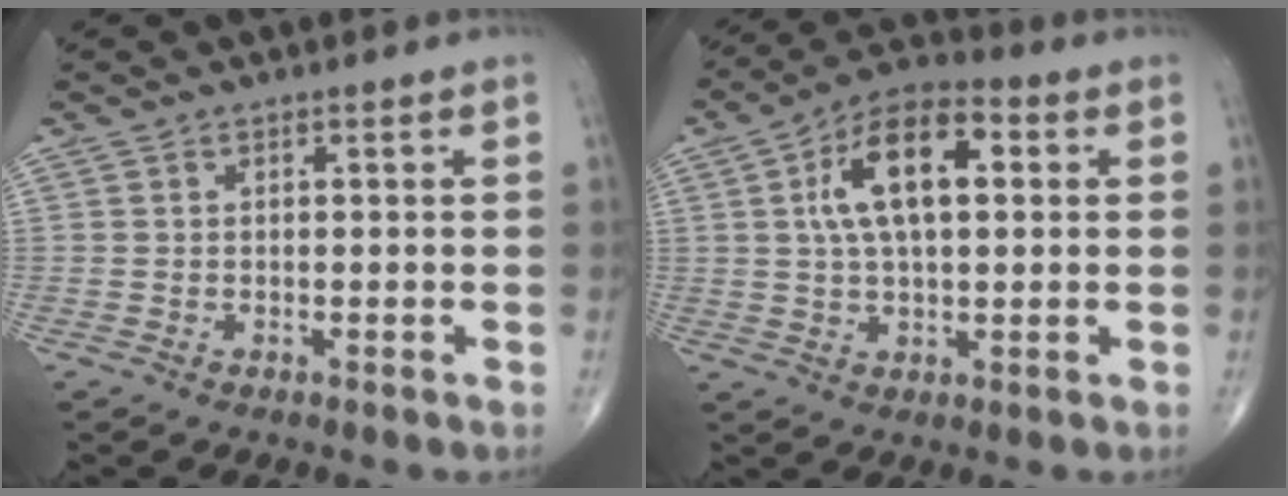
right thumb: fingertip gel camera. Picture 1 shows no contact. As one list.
[{"total": 14.1, "force": [3.1, 6.9, 12.0], "torque": [-0.204, 0.019, 0.048]}]